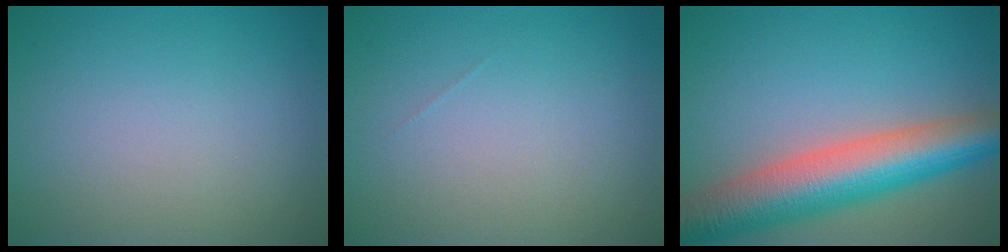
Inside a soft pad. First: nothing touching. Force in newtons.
{"total": 0.0}
{"total": 9.8, "press": 9.8, "slide": 0.1}